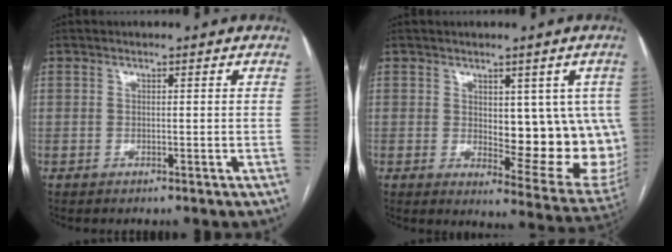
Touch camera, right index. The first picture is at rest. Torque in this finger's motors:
{"motor_torque": [0.80, 0.40, 0.17, 0.03]}